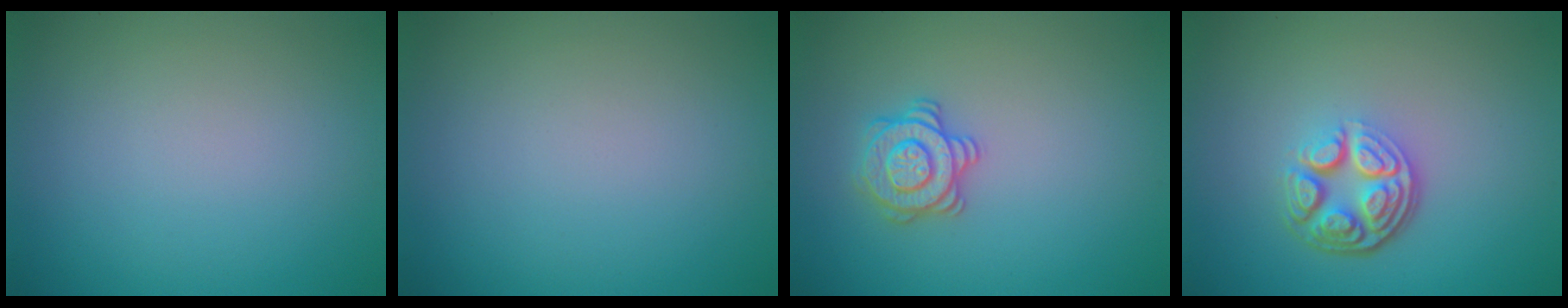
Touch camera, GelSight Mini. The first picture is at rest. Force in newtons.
{"total": 0.0}
{"total": 2.8, "press": 2.8, "slide": 0.4}
{"total": 4.8, "press": 3.5, "slide": 3.3}